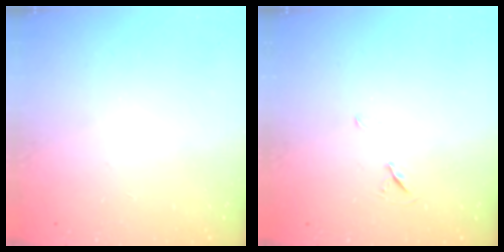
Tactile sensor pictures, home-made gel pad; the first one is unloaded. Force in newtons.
{"total": 4.9, "press": 4.4, "slide": 2.2}